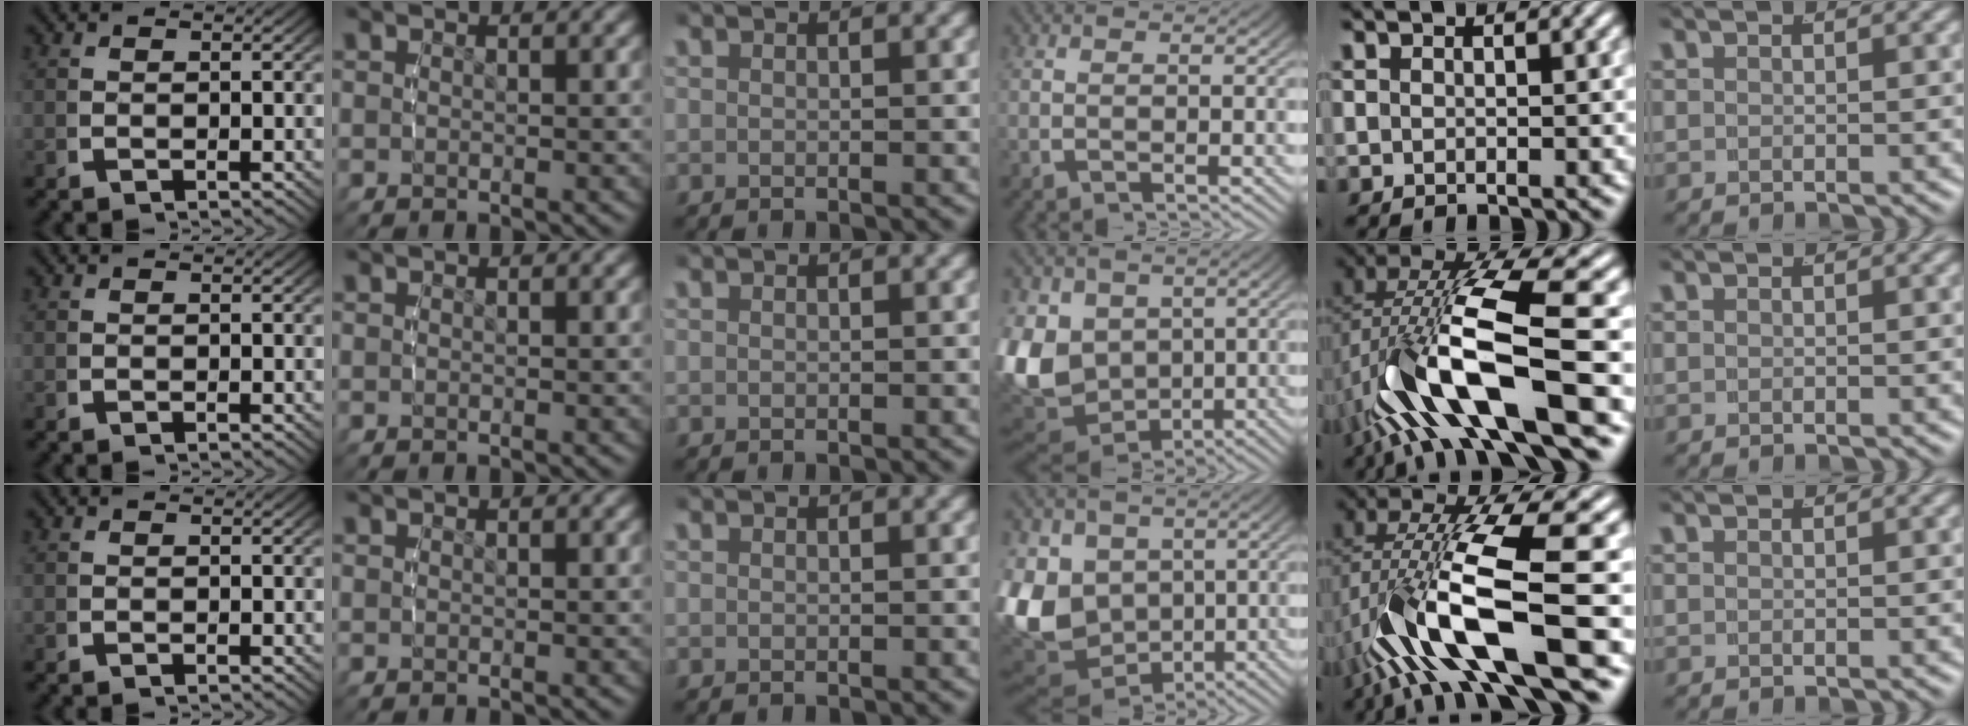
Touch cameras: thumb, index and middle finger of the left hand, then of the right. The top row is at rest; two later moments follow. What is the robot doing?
{"motion": "lift_and_place", "object": "pen"}